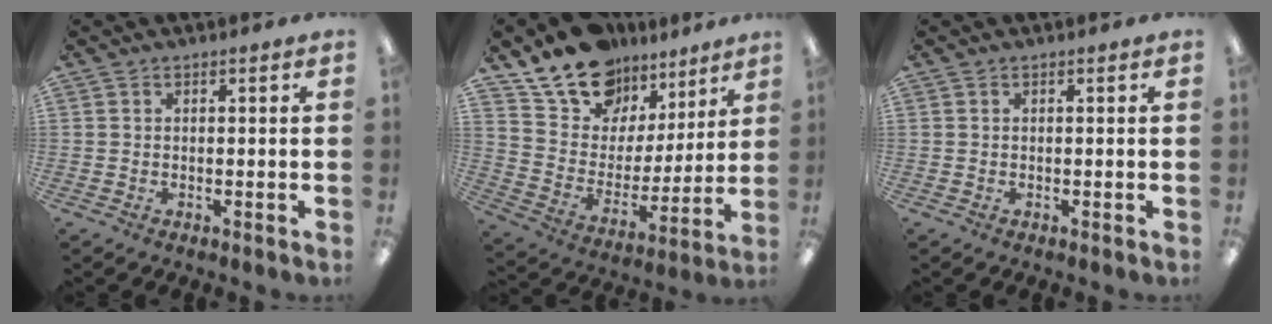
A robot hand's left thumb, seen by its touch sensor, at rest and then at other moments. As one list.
[{"total": 17.2, "force": [13.3, 9.8, 4.8], "torque": [-0.105, -0.095, 0.248]}, {"total": 0.0}]